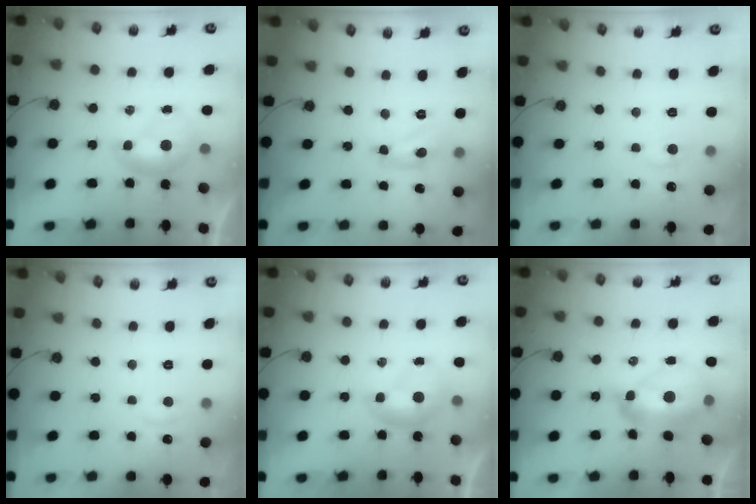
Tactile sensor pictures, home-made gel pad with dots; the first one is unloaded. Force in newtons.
{"total": 6.9, "press": 6.9, "slide": 0.5}
{"total": 0.8, "press": 0.3, "slide": 0.7}
{"total": 0.8, "press": 0.3, "slide": 0.7}
{"total": 0.0}
{"total": 7.4, "press": 7.2, "slide": 1.4}